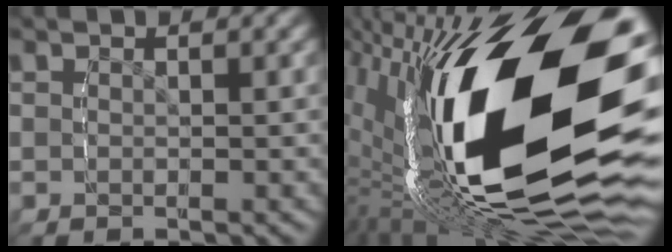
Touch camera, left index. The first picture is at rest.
{"total": 24.9, "force": [-4.1, 11.9, 21.4], "torque": [-0.348, -0.005, -0.056]}